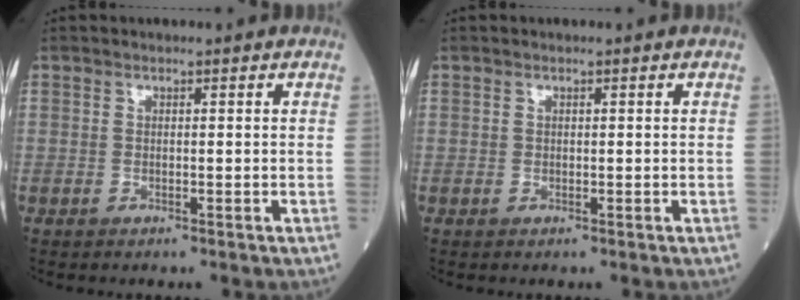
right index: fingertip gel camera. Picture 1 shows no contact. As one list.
[{"total": 0.0}]